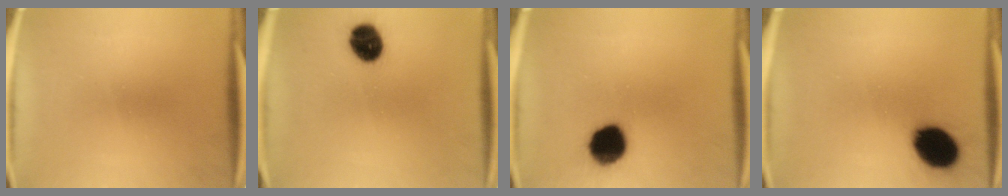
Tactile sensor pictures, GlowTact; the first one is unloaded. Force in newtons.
{"total": 8.9}
{"total": 12.1}
{"total": 13.0}